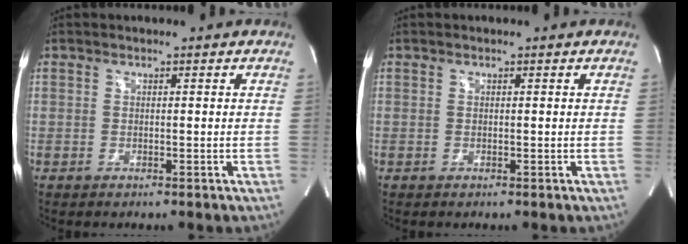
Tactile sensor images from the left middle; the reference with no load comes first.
{"total": 0.0}